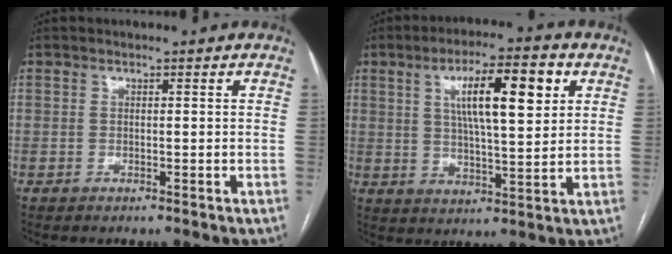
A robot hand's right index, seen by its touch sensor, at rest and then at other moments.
{"total": 12.1, "force": [4.3, 2.4, 11.1], "torque": [-0.185, 0.012, 0.071]}